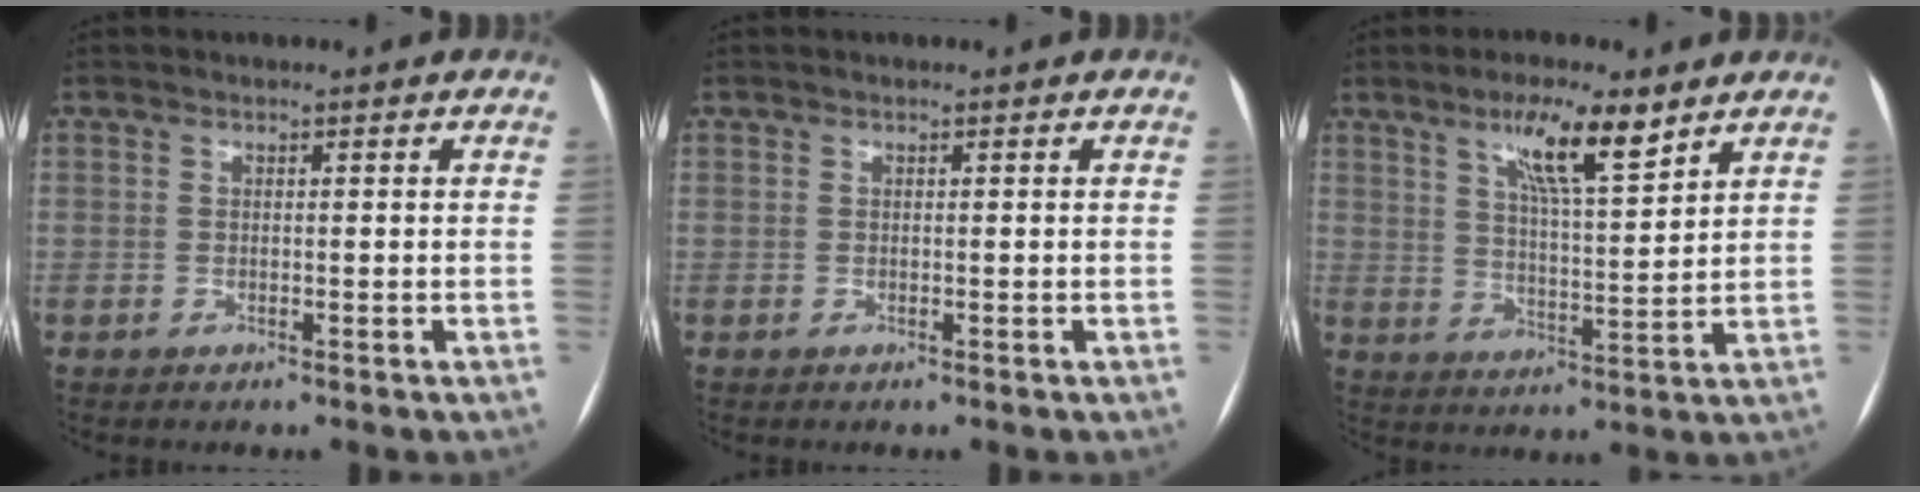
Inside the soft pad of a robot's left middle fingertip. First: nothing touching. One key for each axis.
{"total": 0.0}
{"total": 9.4, "fx": 6.0, "fy": 1.2, "fz": 7.1, "tx": -0.125, "ty": 0.001, "tz": 0.103}